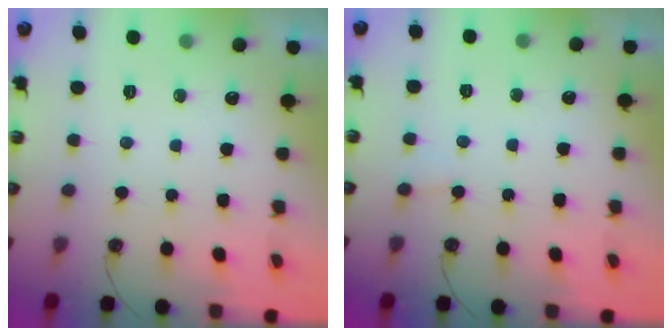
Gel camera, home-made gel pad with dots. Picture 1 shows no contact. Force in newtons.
{"total": 2.9, "press": 2.9, "slide": 0.2}